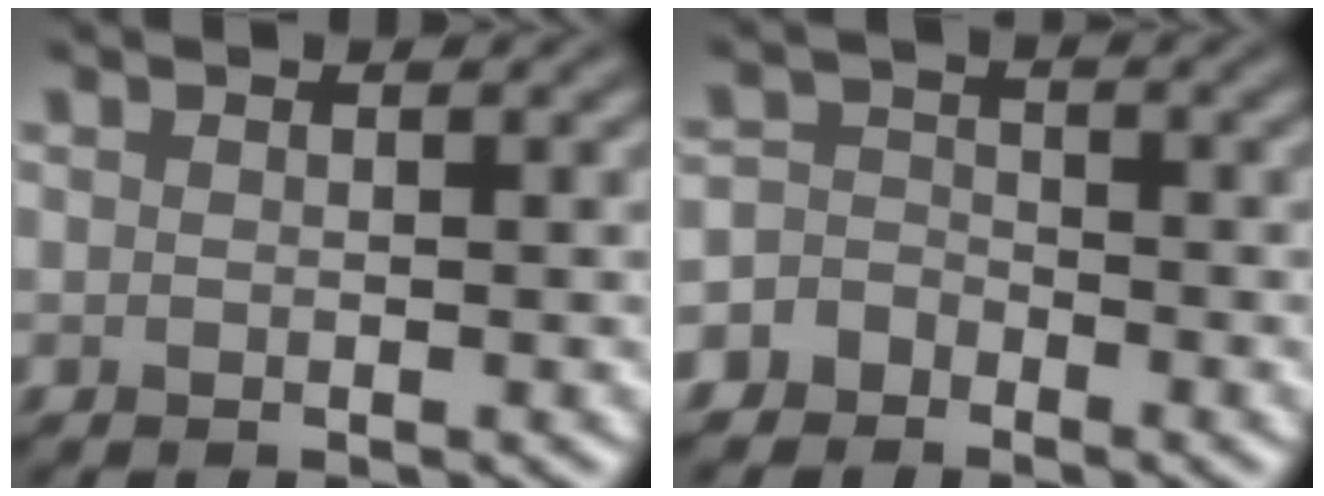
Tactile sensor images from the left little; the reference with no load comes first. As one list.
[{"total": 4.1, "force": [-2.8, 2.9, 0.3], "torque": [0.026, 0.003, -0.065]}]